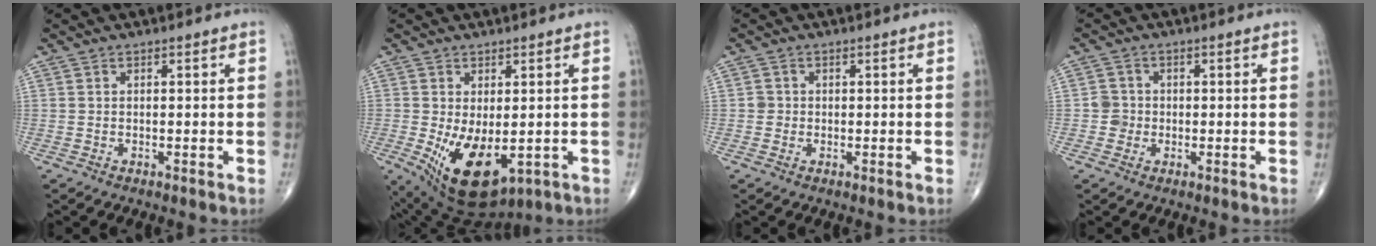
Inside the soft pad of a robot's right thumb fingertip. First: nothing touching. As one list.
[{"total": 12.3, "force": [-2.7, 6.5, 10.1], "torque": [-0.165, -0.016, -0.018]}, {"total": 1.3, "force": [-0.1, 1.3, 0.1], "torque": [0.006, 0.005, -0.003]}, {"total": 2.6, "force": [-0.4, 2.6, 0.3], "torque": [0.014, 0.009, -0.011]}]